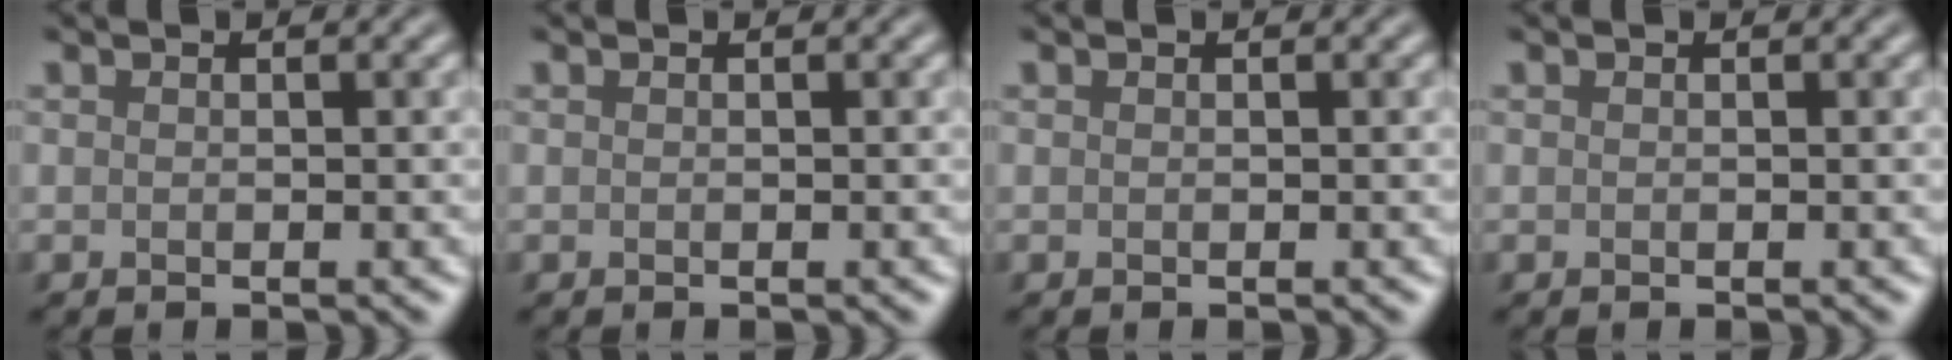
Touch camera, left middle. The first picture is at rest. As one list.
[{"total": 0.0}, {"total": 0.0}, {"total": 0.0}]